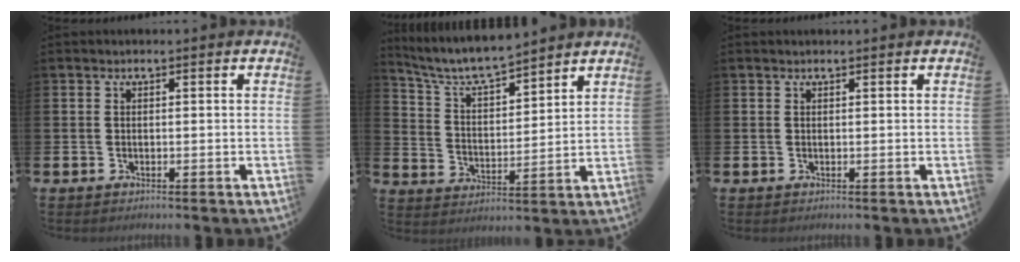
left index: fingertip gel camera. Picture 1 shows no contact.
{"total": 6.7, "force": [6.2, 0.8, 2.2], "torque": [-0.072, -0.040, 0.107]}
{"total": 0.0}